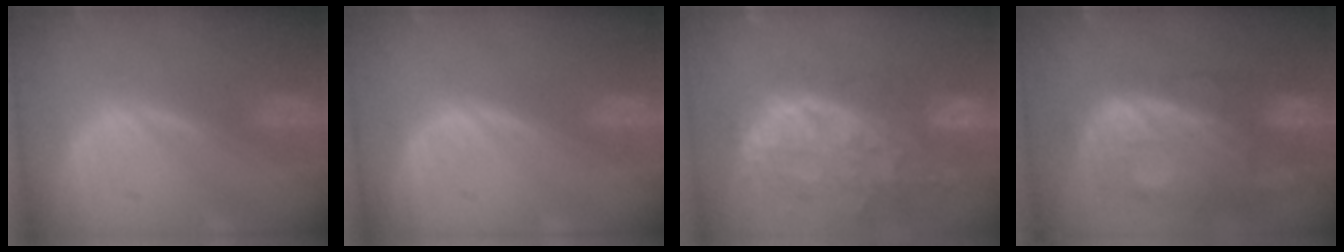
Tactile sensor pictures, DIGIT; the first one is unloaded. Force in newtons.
{"total": 0.0}
{"total": 13.6, "press": 11.1, "slide": 7.8}
{"total": 13.3, "press": 10.7, "slide": 8.0}